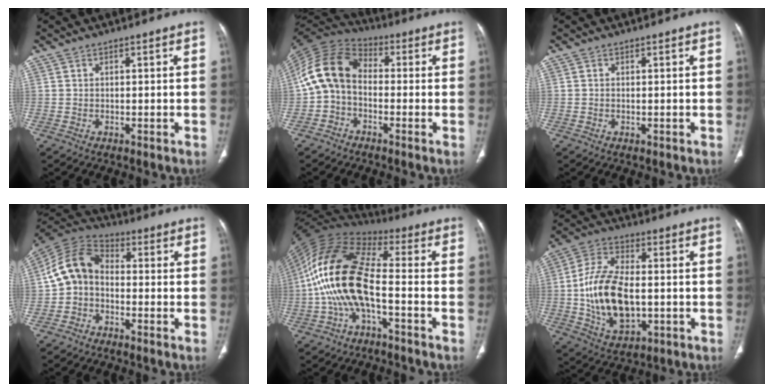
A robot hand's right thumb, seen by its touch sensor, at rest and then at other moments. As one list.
[{"total": 11.1, "force": [-1.1, 8.1, 7.6], "torque": [-0.144, 0.036, -0.040]}, {"total": 0.0}, {"total": 9.2, "force": [-1.3, 7.0, 5.8], "torque": [-0.107, 0.034, -0.043]}, {"total": 16.2, "force": [-3.4, 7.1, 14.2], "torque": [-0.289, 0.052, -0.072]}, {"total": 16.5, "force": [-1.4, 9.3, 13.6], "torque": [-0.254, 0.010, -0.019]}]